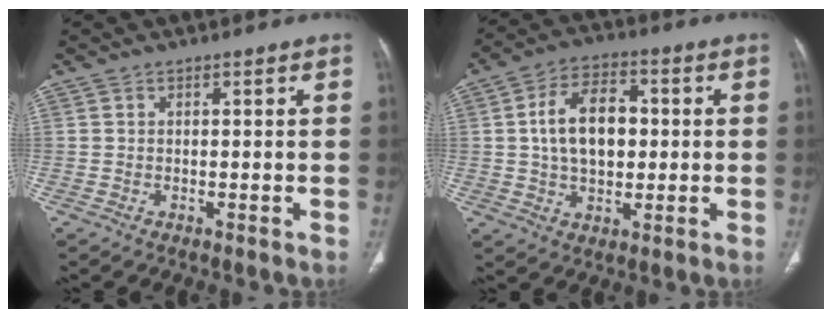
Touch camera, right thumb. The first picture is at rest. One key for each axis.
{"total": 12.2, "fx": 1.0, "fy": 7.6, "fz": 9.4, "tx": -0.141, "ty": 0.014, "tz": 0.015}